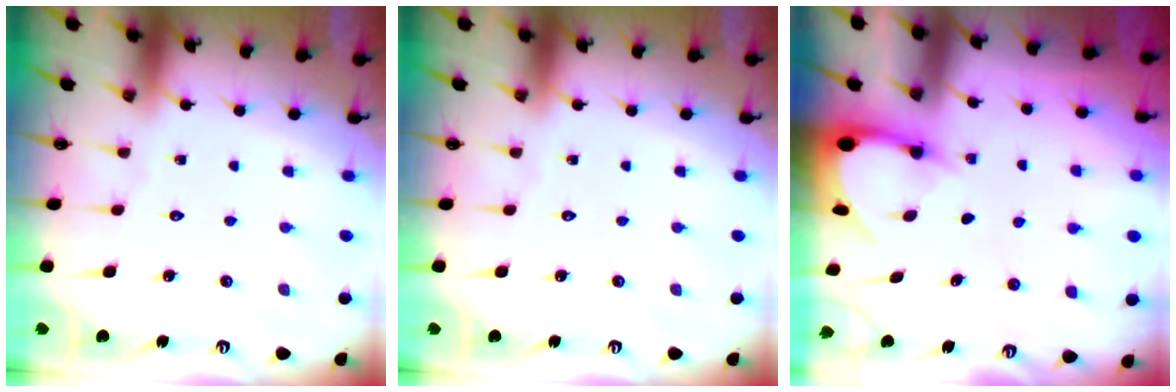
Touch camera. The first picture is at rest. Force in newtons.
{"total": 0.0}
{"total": 3.3, "press": 3.3, "slide": 0.2}